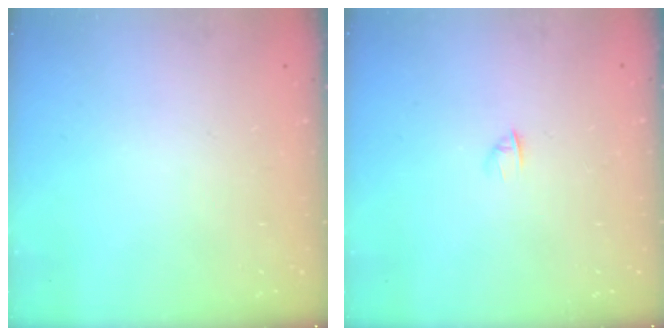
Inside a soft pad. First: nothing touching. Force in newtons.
{"total": 1.6, "press": 1.5, "slide": 0.4}